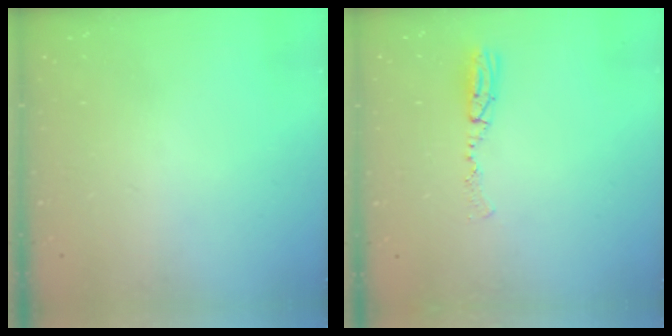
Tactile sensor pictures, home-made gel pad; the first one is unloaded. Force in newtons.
{"total": 5.6, "press": 5.3, "slide": 1.9}